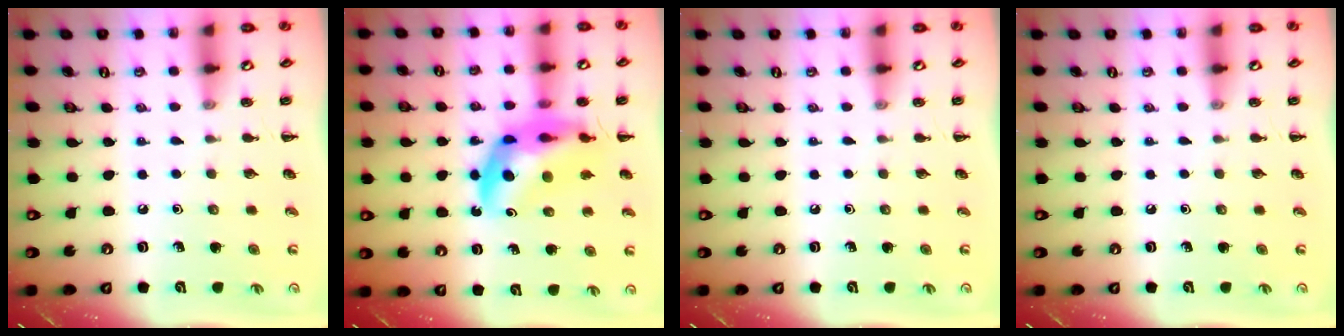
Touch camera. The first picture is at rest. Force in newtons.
{"total": 15.1, "press": 14.4, "slide": 4.3}
{"total": 0.0}
{"total": 0.0}